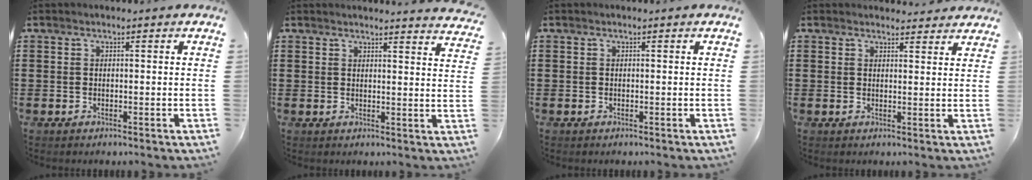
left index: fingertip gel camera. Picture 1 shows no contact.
{"total": 2.8, "force": [2.7, -0.5, 0.3], "torque": [-0.007, -0.016, 0.048]}
{"total": 0.0}
{"total": 2.1, "force": [2.0, 0.4, 0.1], "torque": [0.000, -0.006, 0.038]}